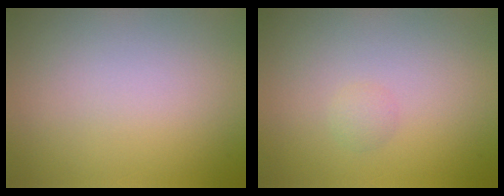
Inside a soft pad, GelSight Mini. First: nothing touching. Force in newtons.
{"total": 0.8, "press": 0.8, "slide": 0.0}